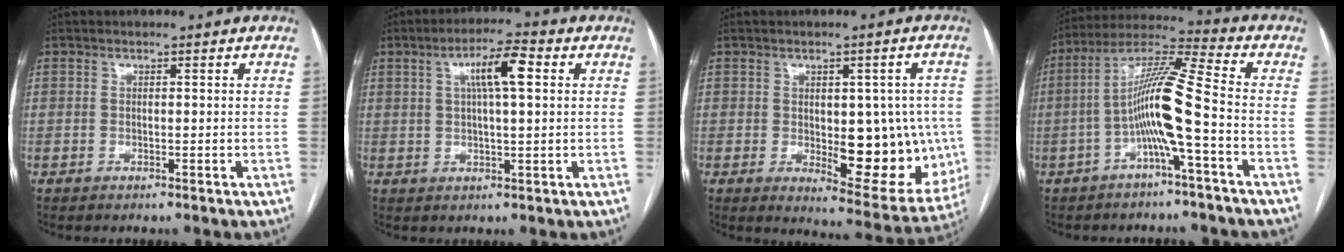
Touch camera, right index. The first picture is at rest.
{"total": 7.0, "force": [2.0, 1.1, 6.6], "torque": [-0.118, 0.015, 0.033]}
{"total": 14.3, "force": [-1.3, 6.2, 12.9], "torque": [-0.146, 0.000, 0.002]}
{"total": 10.5, "force": [-2.9, -0.7, 10.1], "torque": [-0.191, 0.025, -0.060]}